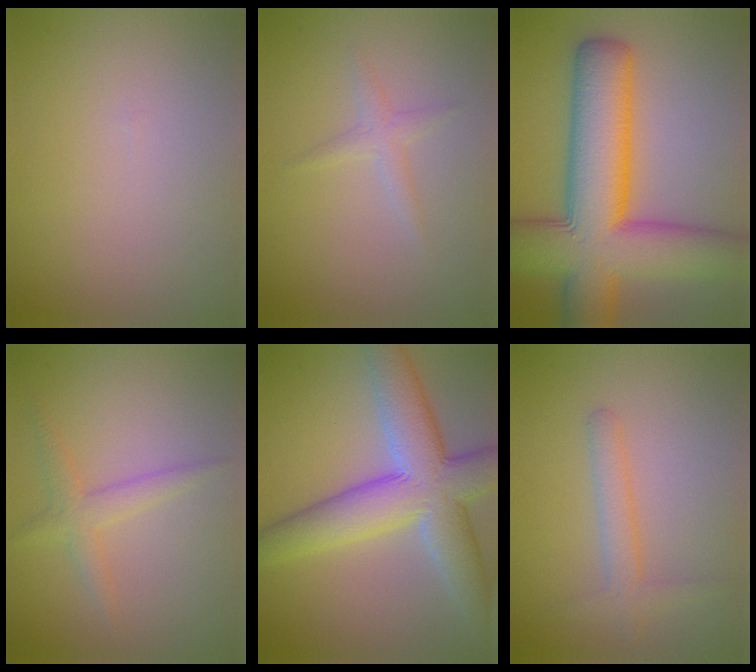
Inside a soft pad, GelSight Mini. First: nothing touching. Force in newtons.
{"total": 1.3, "press": 1.3, "slide": 0.0}
{"total": 12.7, "press": 12.7, "slide": 0.5}
{"total": 2.0, "press": 2.0, "slide": 0.1}
{"total": 9.2, "press": 9.2, "slide": 0.6}
{"total": 2.1, "press": 2.1, "slide": 0.1}